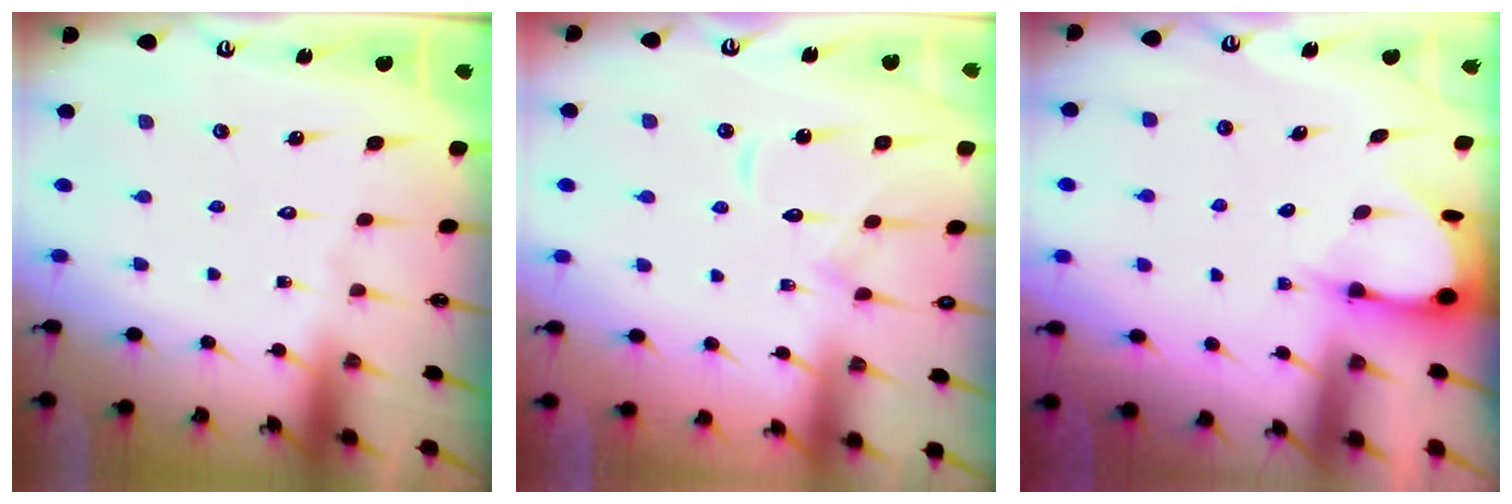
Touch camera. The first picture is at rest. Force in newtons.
{"total": 9.4, "press": 9.4, "slide": 0.3}
{"total": 3.4, "press": 3.4, "slide": 0.4}